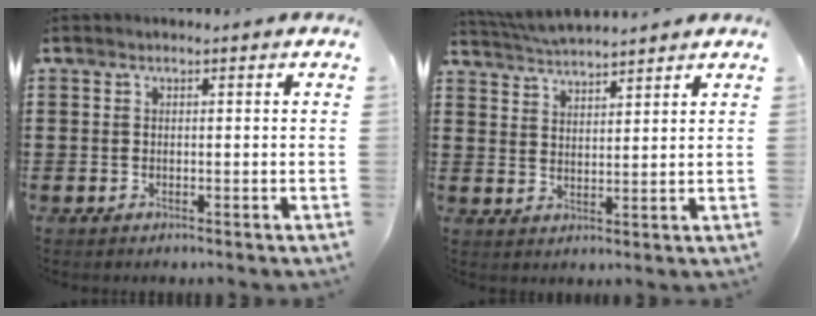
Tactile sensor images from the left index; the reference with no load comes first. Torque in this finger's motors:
{"motor_torque": [0.21, -0.36, 0.07, 0.09]}